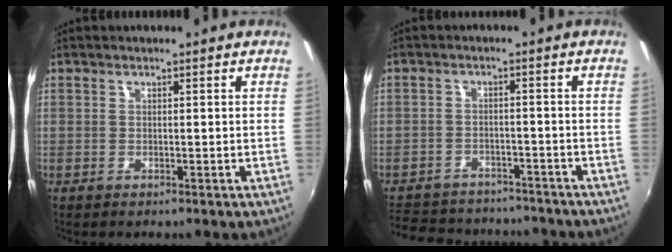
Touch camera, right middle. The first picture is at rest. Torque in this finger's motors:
{"motor_torque": [0.69, -1.45, -0.42, -0.16]}